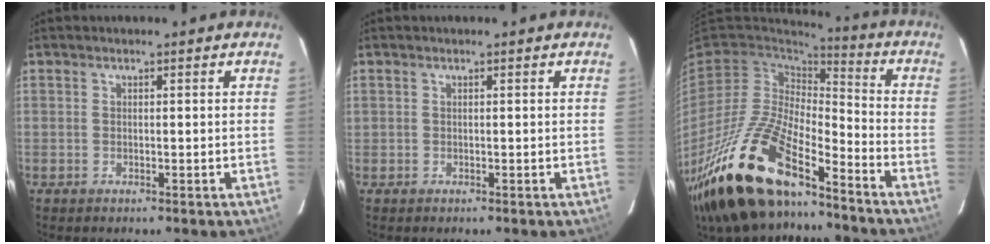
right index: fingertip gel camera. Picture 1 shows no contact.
{"total": 0.0}
{"total": 24.3, "force": [-17.0, 8.4, 15.2], "torque": [-0.312, -0.036, -0.308]}